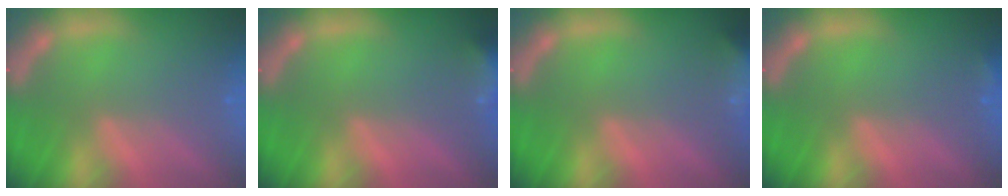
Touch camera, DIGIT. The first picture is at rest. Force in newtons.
{"total": 4.9}
{"total": 7.9}
{"total": 0.9}